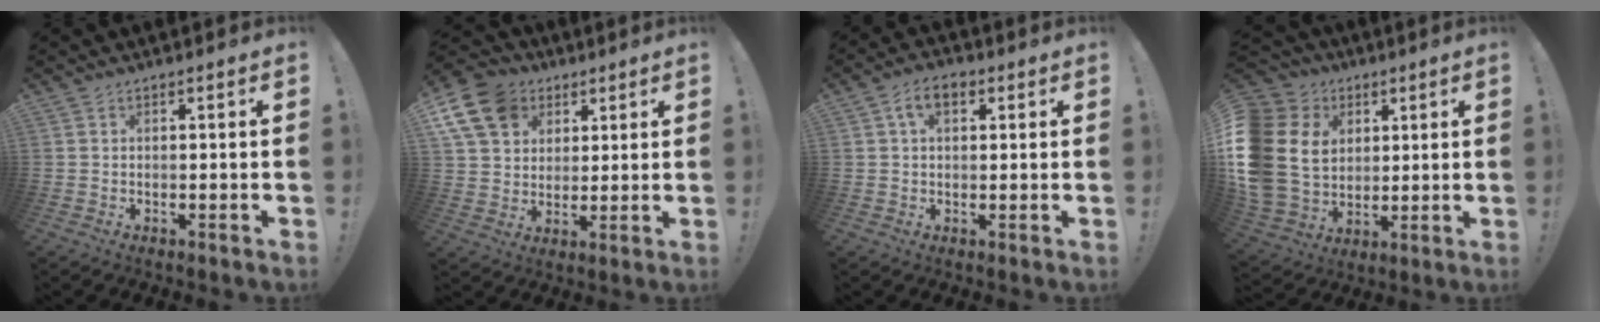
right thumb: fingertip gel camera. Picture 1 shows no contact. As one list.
[{"total": 14.4, "force": [6.3, 11.1, 6.6], "torque": [-0.108, -0.033, 0.125]}, {"total": 6.6, "force": [2.3, 3.7, 4.9], "torque": [-0.088, 0.012, 0.042]}, {"total": 20.4, "force": [3.4, 16.4, 11.7], "torque": [-0.246, -0.013, 0.080]}]